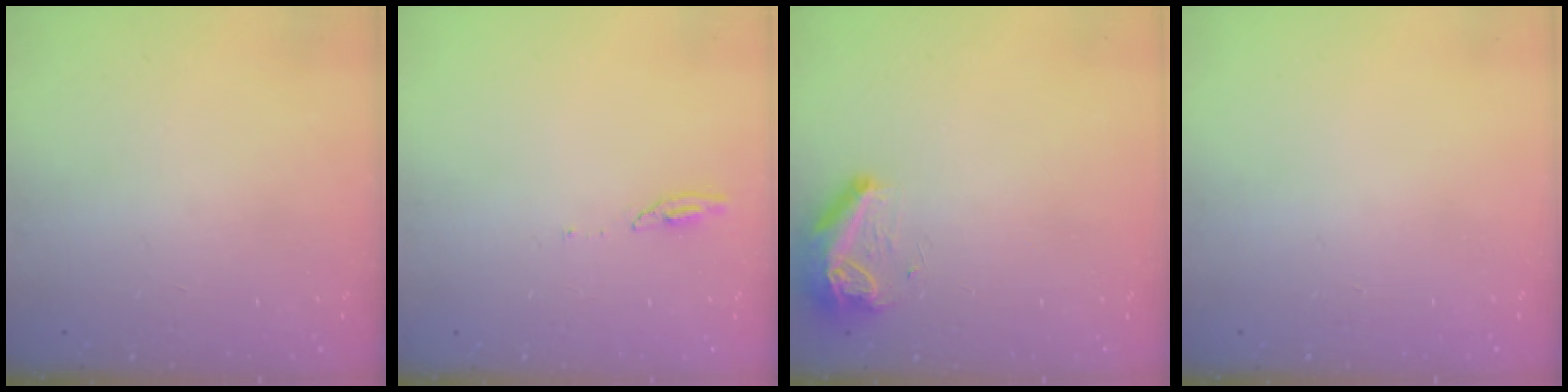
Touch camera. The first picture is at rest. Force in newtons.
{"total": 3.7, "press": 3.7, "slide": 0.5}
{"total": 9.4, "press": 8.8, "slide": 3.5}
{"total": 0.0}